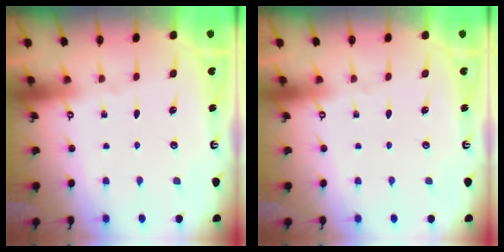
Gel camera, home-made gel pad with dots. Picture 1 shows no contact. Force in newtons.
{"total": 0.0}